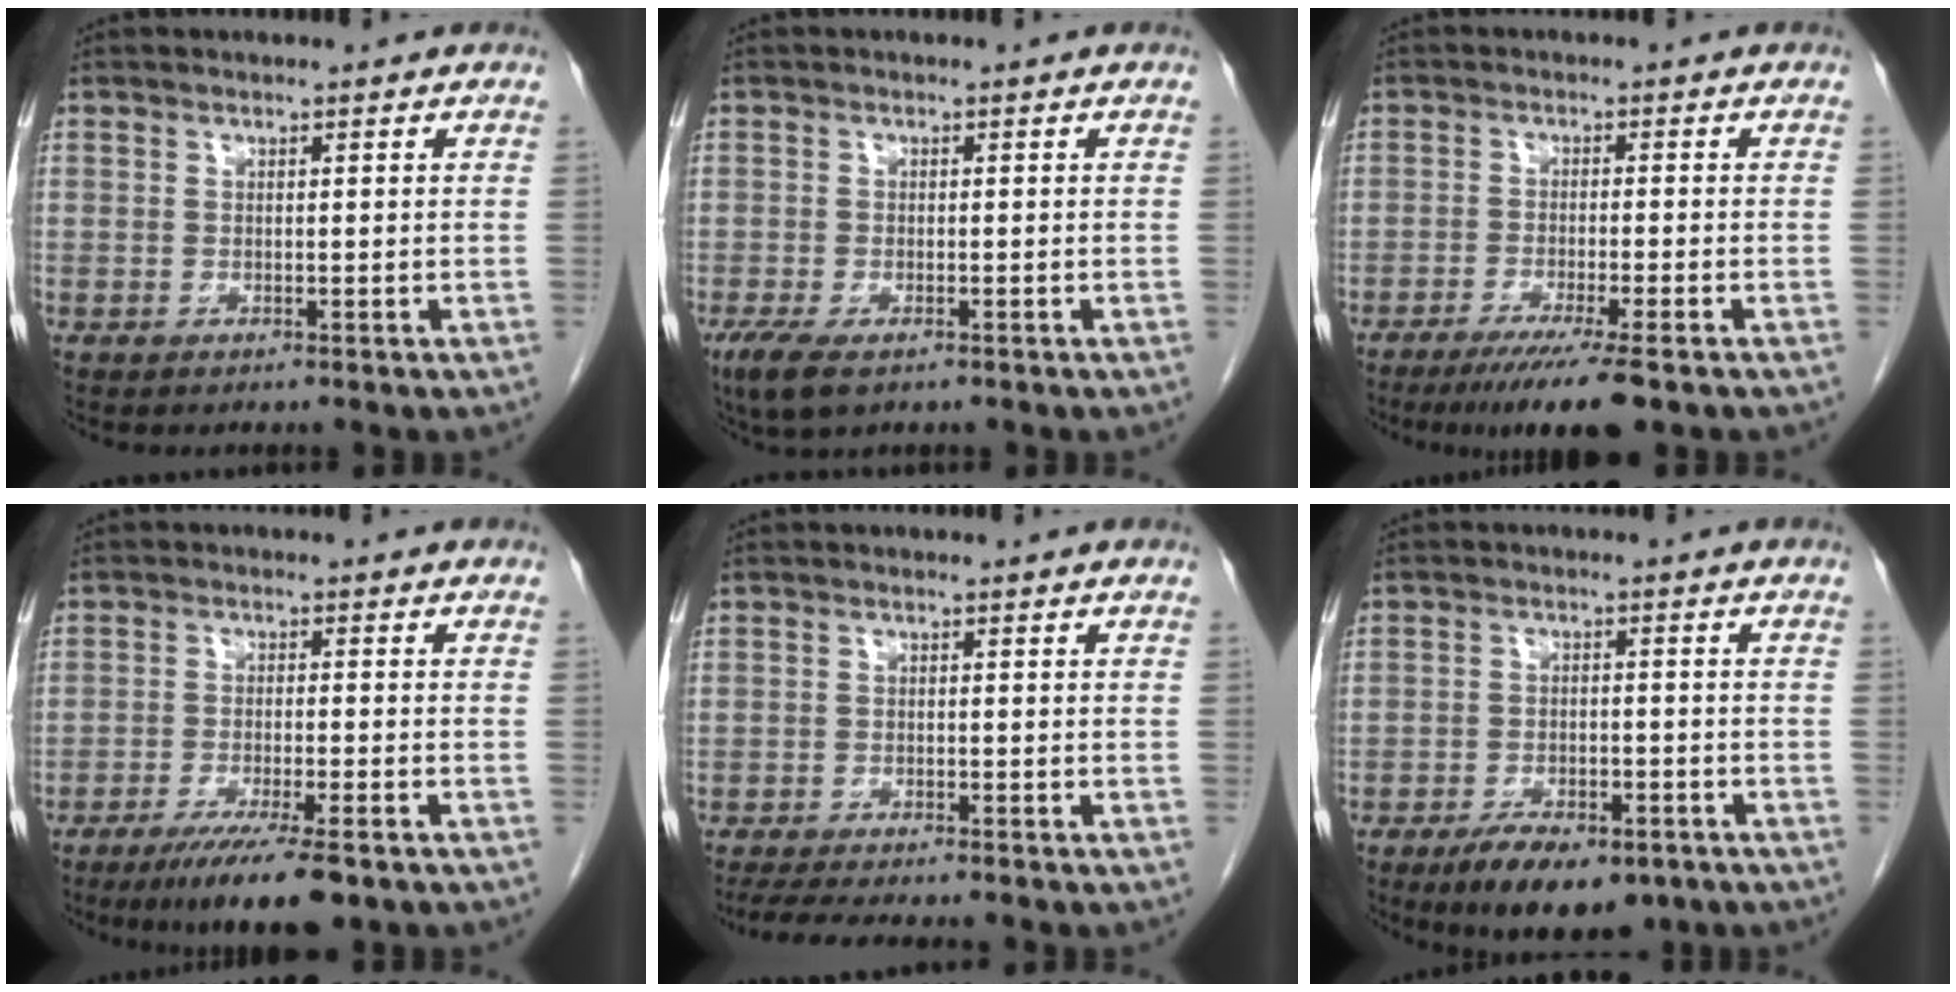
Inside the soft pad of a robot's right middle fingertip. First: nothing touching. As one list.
[{"total": 4.6, "force": [-2.8, 1.7, 3.3], "torque": [-0.070, -0.011, -0.046]}, {"total": 8.0, "force": [-5.6, -0.4, 5.7], "torque": [-0.088, -0.022, -0.088]}, {"total": 9.1, "force": [-6.5, 0.5, 6.4], "torque": [-0.100, -0.023, -0.100]}, {"total": 8.1, "force": [-7.1, 0.6, 3.7], "torque": [-0.053, -0.015, -0.112]}, {"total": 9.8, "force": [-6.9, 3.7, 5.9], "torque": [-0.091, -0.008, -0.104]}]